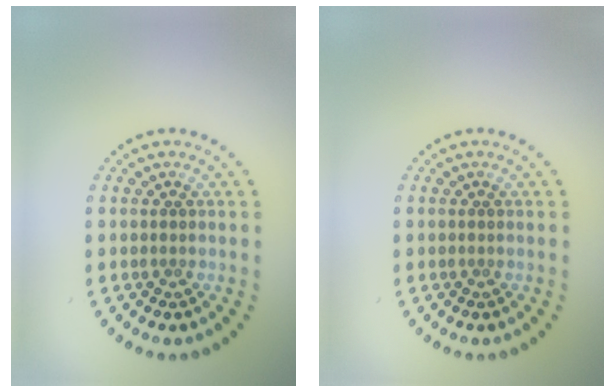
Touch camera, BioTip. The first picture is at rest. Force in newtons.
{"total": 0.0}